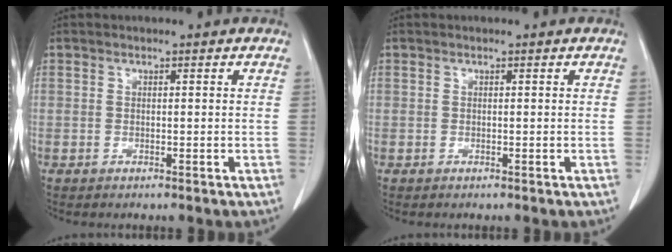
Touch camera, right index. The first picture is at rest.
{"total": 0.0}